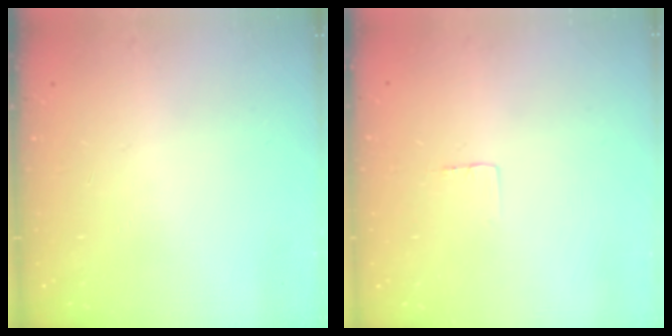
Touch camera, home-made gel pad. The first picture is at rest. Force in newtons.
{"total": 2.3, "press": 2.3, "slide": 0.1}